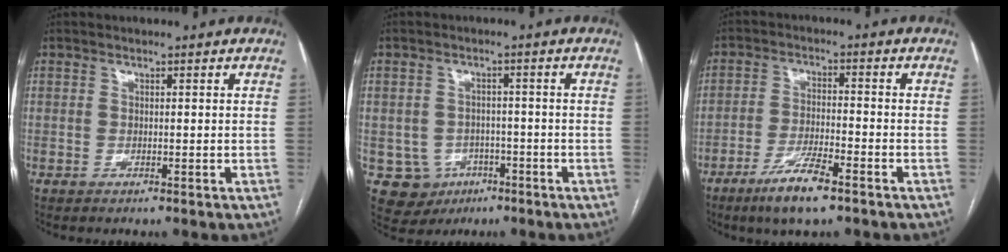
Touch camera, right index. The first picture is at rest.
{"total": 7.2, "force": [-2.5, 6.6, 1.4], "torque": [-0.027, 0.010, -0.024]}
{"total": 7.7, "force": [-5.1, 1.1, 5.7], "torque": [-0.111, -0.010, -0.090]}